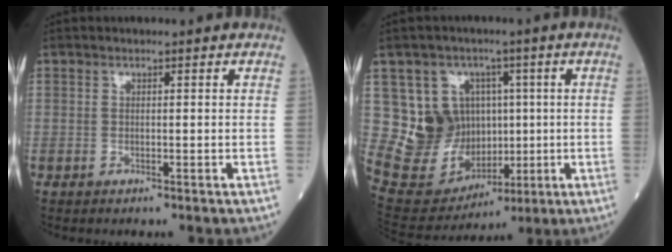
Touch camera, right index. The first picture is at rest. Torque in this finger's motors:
{"motor_torque": [0.42, -0.08, 0.27, 0.06]}